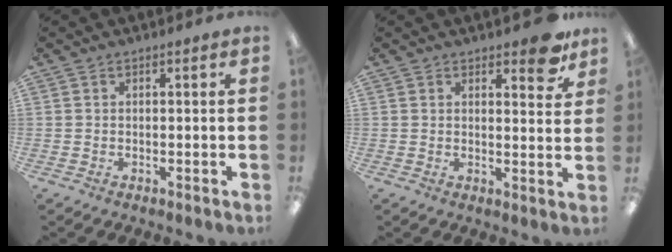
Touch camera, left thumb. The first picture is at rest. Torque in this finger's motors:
{"motor_torque": [0.18, -0.07, 0.35, -0.34, 0.05]}